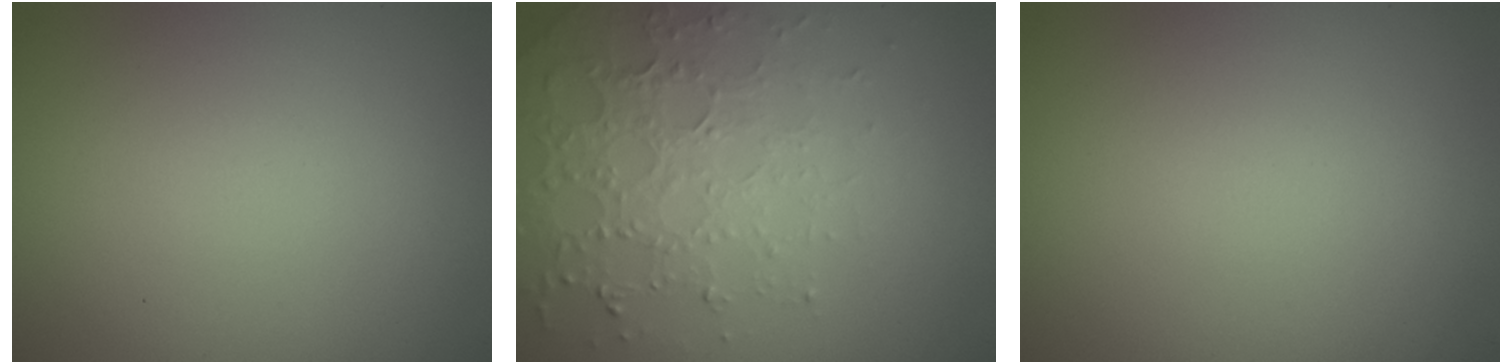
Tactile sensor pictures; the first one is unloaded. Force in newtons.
{"total": 4.7, "press": 3.4, "slide": 3.1}
{"total": 0.0}